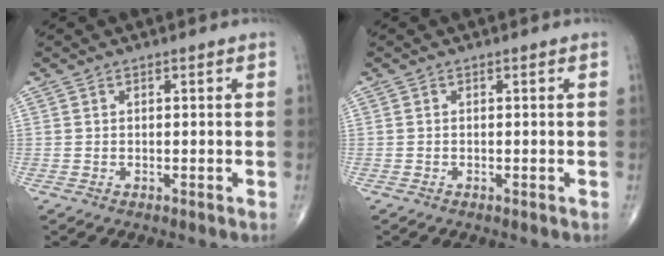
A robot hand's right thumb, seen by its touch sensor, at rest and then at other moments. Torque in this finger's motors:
{"motor_torque": [0.18, 0.13, -0.32, -0.27, 0.02]}